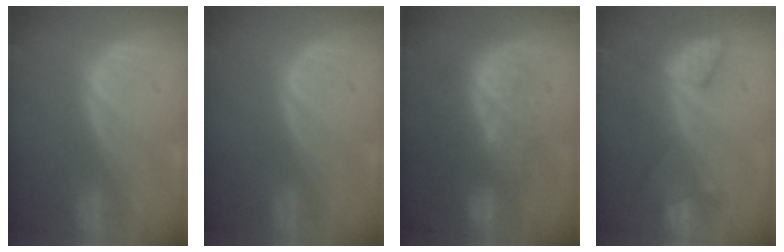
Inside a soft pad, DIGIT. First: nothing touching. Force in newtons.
{"total": 0.0}
{"total": 9.3, "press": 8.6, "slide": 3.6}
{"total": 8.6, "press": 7.2, "slide": 4.7}